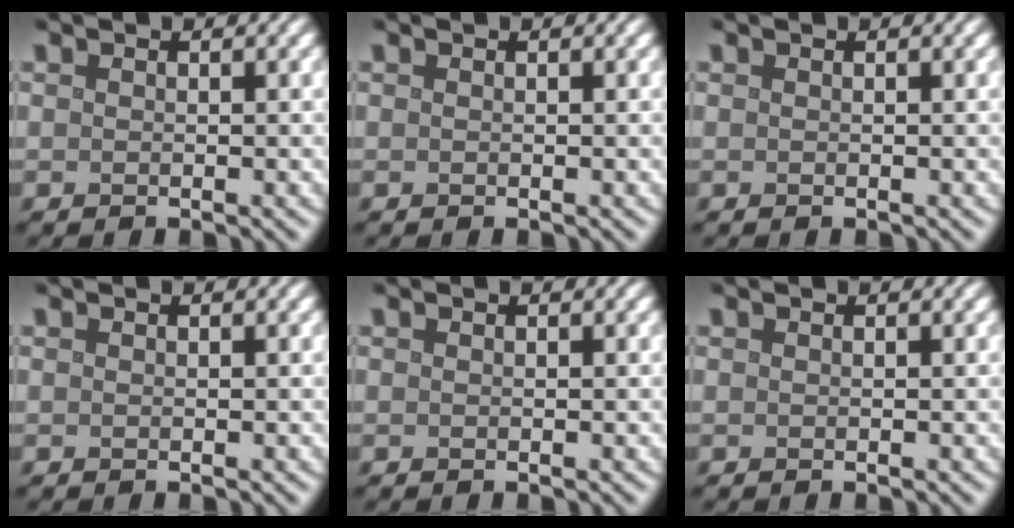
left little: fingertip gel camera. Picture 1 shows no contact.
{"total": 0.0}
{"total": 0.0}
{"total": 0.0}
{"total": 0.0}
{"total": 0.0}